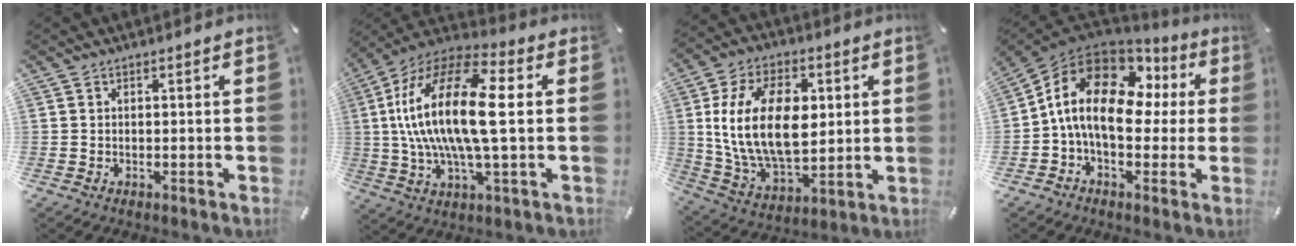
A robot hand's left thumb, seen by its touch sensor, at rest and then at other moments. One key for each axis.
{"total": 21.1, "fx": 1.5, "fy": 8.2, "fz": 19.4, "tx": -0.412, "ty": -0.006, "tz": 0.014}
{"total": 19.9, "fx": 2.6, "fy": 12.7, "fz": 15.0, "tx": -0.302, "ty": 0.005, "tz": 0.045}
{"total": 16.6, "fx": 2.2, "fy": 10.5, "fz": 12.7, "tx": -0.252, "ty": 0.003, "tz": 0.033}